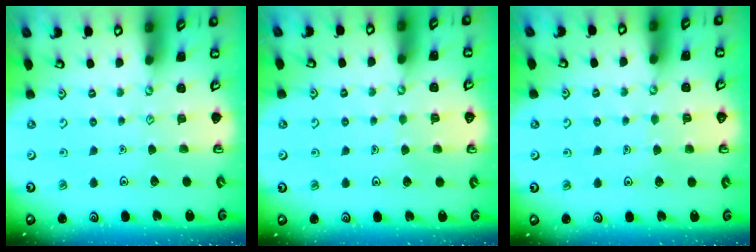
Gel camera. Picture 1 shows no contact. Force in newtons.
{"total": 3.2, "press": 3.2, "slide": 0.3}
{"total": 3.2, "press": 3.2, "slide": 0.3}